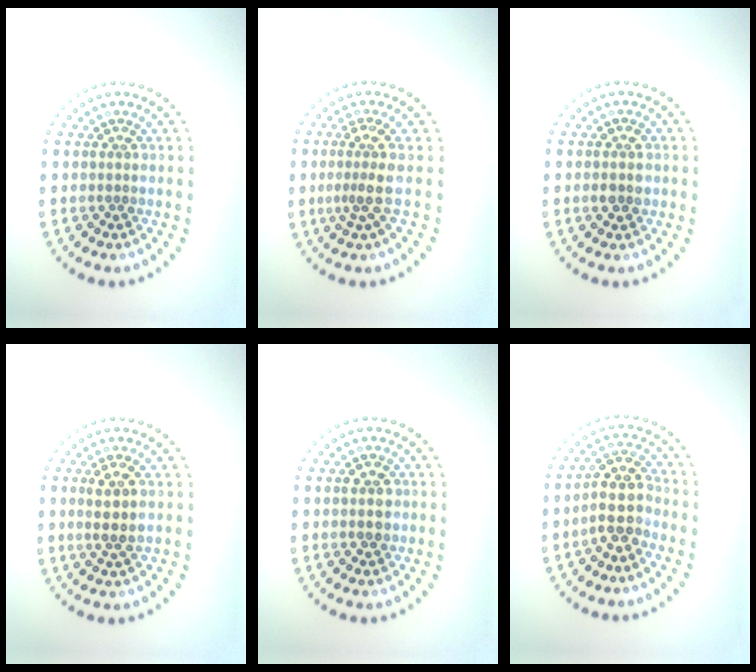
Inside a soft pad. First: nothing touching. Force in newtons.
{"total": 2.6, "press": 1.8, "slide": 1.8}
{"total": 1.4, "press": 1.4, "slide": 0.1}
{"total": 2.6, "press": 2.4, "slide": 1.0}
{"total": 2.3, "press": 2.3, "slide": 0.2}
{"total": 3.7, "press": 3.3, "slide": 1.7}